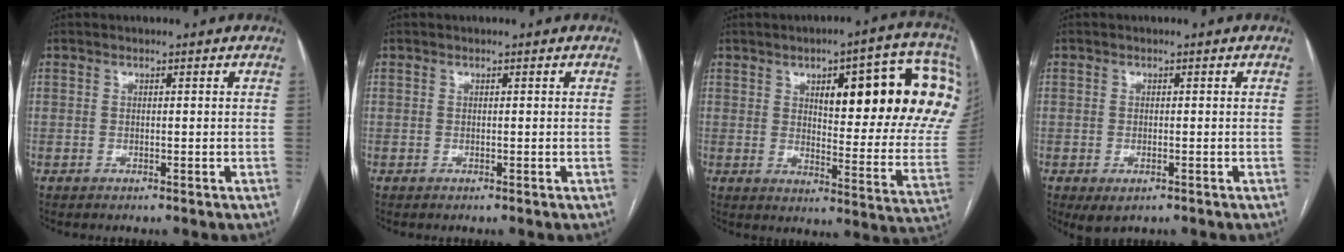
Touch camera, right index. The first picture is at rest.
{"total": 0.0}
{"total": 23.8, "force": [7.9, 5.2, 21.9], "torque": [-0.227, 0.025, 0.113]}
{"total": 2.7, "force": [-1.1, 1.3, 2.0], "torque": [-0.037, -0.005, -0.005]}